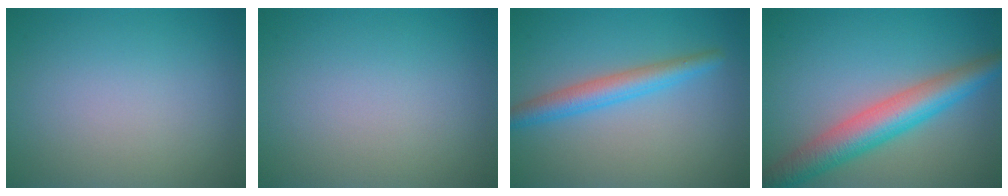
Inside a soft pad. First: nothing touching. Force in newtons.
{"total": 0.0}
{"total": 3.4, "press": 3.4, "slide": 0.0}
{"total": 6.5, "press": 6.5, "slide": 0.1}